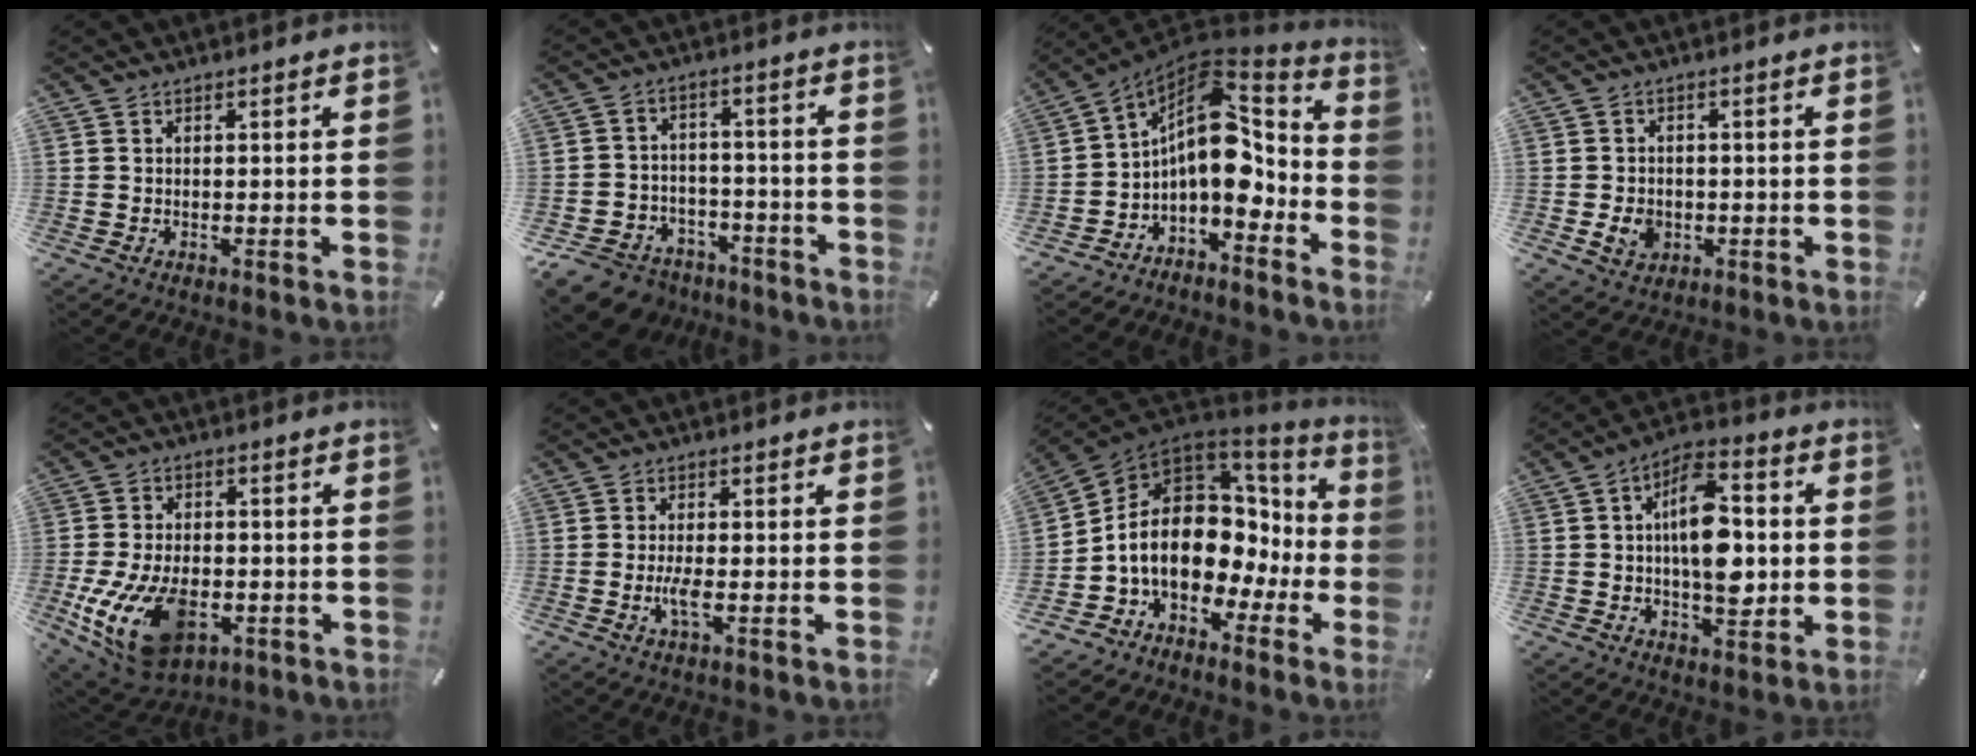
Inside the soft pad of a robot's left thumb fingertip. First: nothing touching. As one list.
[{"total": 8.9, "force": [-6.4, 5.8, 2.2], "torque": [-0.044, 0.038, -0.117]}, {"total": 14.0, "force": [0.7, 9.2, 10.6], "torque": [-0.192, -0.028, 0.008]}, {"total": 4.7, "force": [-0.9, 4.1, 2.3], "torque": [-0.035, -0.004, -0.020]}, {"total": 17.2, "force": [-4.9, 10.4, 12.7], "torque": [-0.252, 0.009, -0.074]}, {"total": 3.7, "force": [-0.9, 0.8, 3.5], "torque": [-0.079, -0.009, -0.020]}, {"total": 16.6, "force": [-0.2, 12.3, 11.1], "torque": [-0.222, -0.019, -0.003]}, {"total": 14.8, "force": [0.5, 8.1, 12.3], "torque": [-0.203, -0.004, 0.006]}]